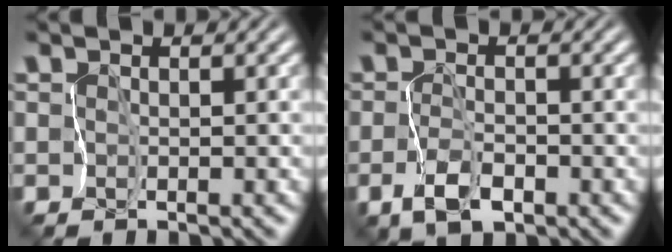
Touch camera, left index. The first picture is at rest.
{"total": 2.3, "force": [-1.0, 1.0, 1.8], "torque": [-0.035, 0.004, -0.020]}